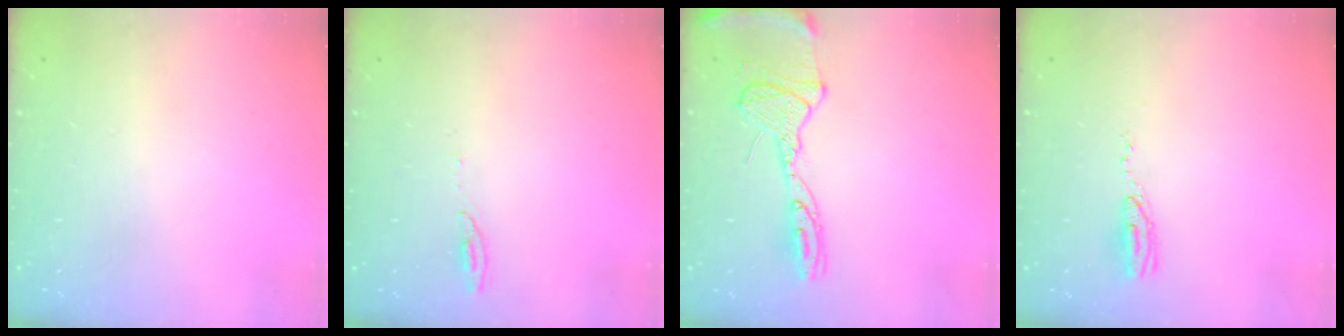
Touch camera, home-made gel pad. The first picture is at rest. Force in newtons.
{"total": 3.5, "press": 3.5, "slide": 0.3}
{"total": 15.5, "press": 15.4, "slide": 1.2}
{"total": 5.0, "press": 4.7, "slide": 1.5}